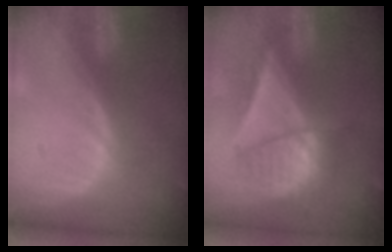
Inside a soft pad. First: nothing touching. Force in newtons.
{"total": 7.4, "press": 7.2, "slide": 1.6}